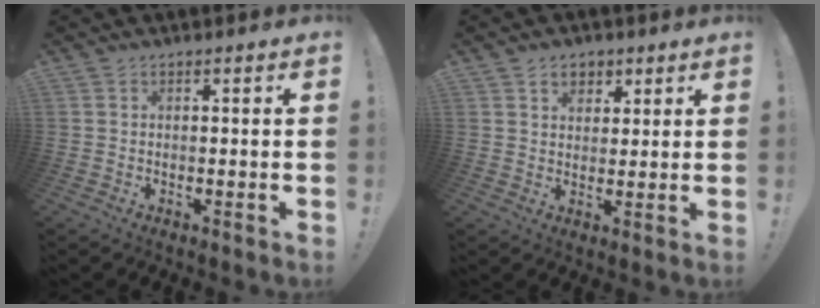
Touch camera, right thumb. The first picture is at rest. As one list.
[{"total": 5.0, "force": [2.6, 3.9, 1.8], "torque": [-0.019, -0.011, 0.046]}]